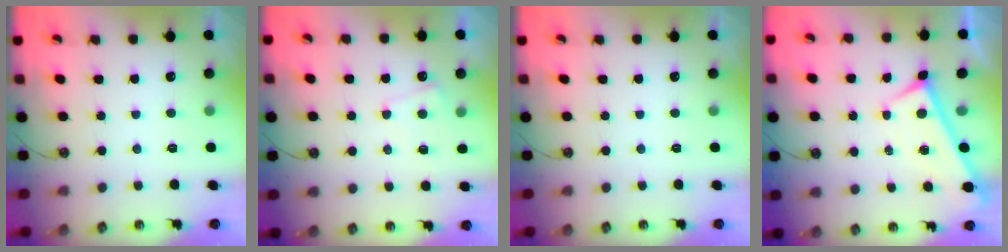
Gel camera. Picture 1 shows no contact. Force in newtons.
{"total": 4.4, "press": 4.4, "slide": 0.5}
{"total": 0.0}
{"total": 0.0}